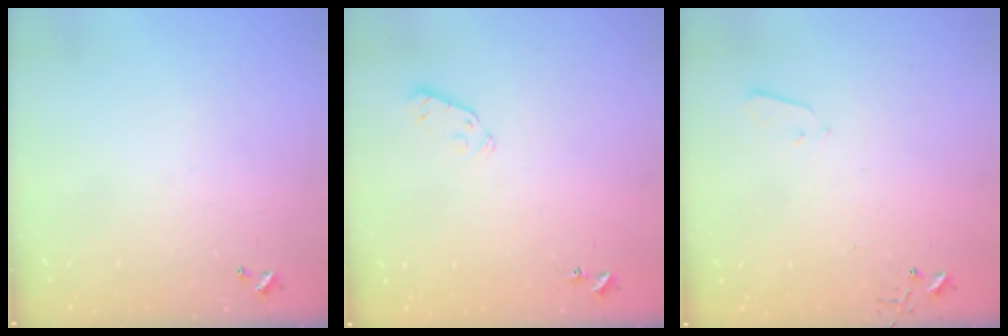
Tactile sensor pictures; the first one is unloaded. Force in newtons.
{"total": 3.8, "press": 3.7, "slide": 0.8}
{"total": 1.9, "press": 1.9, "slide": 0.4}